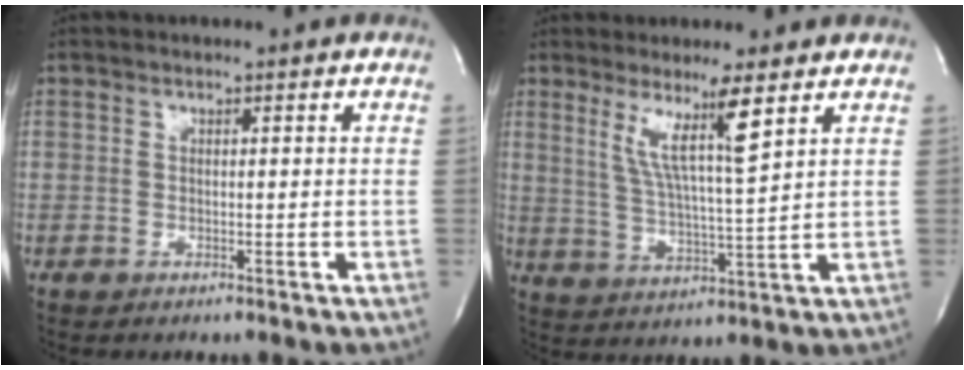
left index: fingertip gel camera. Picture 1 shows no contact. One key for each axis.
{"total": 7.3, "fx": 4.0, "fy": -1.1, "fz": 6.1, "tx": -0.112, "ty": -0.015, "tz": 0.074}